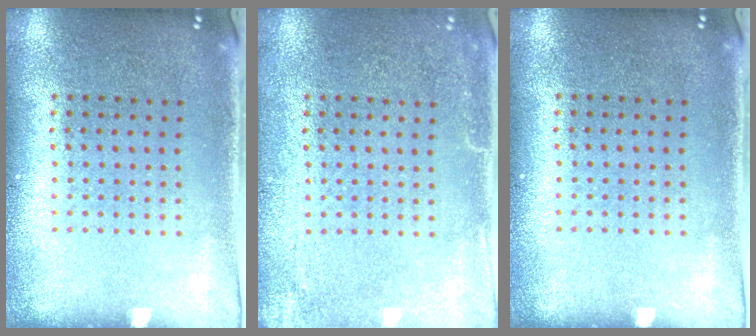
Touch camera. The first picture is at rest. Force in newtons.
{"total": 2.8, "press": 2.8, "slide": 0.3}
{"total": 0.0}